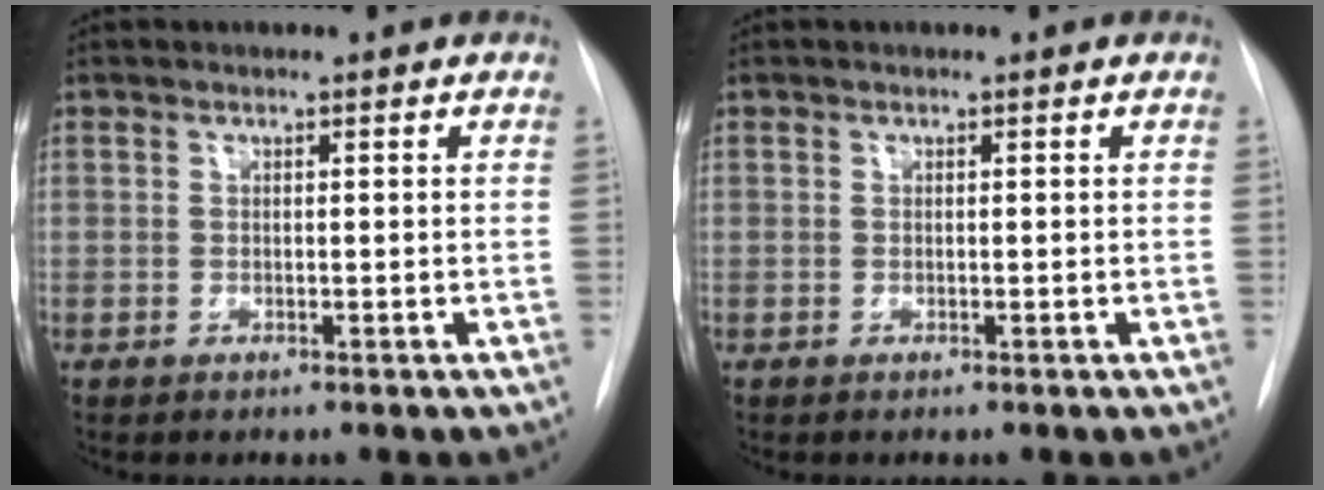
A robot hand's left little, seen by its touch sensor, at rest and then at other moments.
{"total": 0.0}